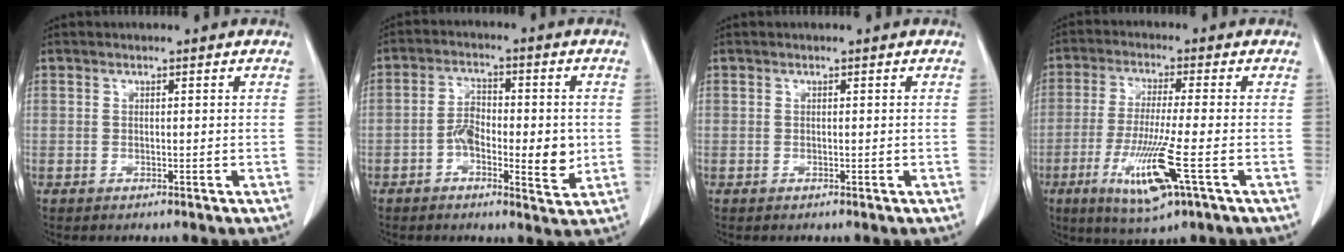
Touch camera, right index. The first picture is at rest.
{"total": 8.4, "force": [-1.5, 3.4, 7.5], "torque": [-0.121, 0.005, -0.024]}
{"total": 0.0}
{"total": 10.8, "force": [-4.1, 0.1, 10.0], "torque": [-0.199, -0.030, -0.074]}